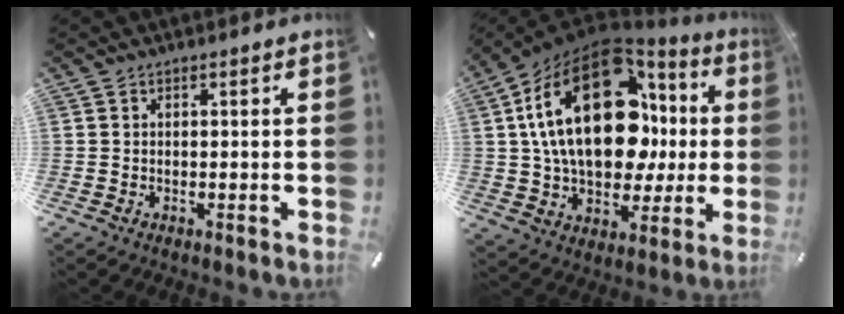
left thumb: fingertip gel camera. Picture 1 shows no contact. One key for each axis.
{"total": 28.1, "fx": 5.6, "fy": 16.8, "fz": 21.8, "tx": -0.395, "ty": -0.020, "tz": 0.098}